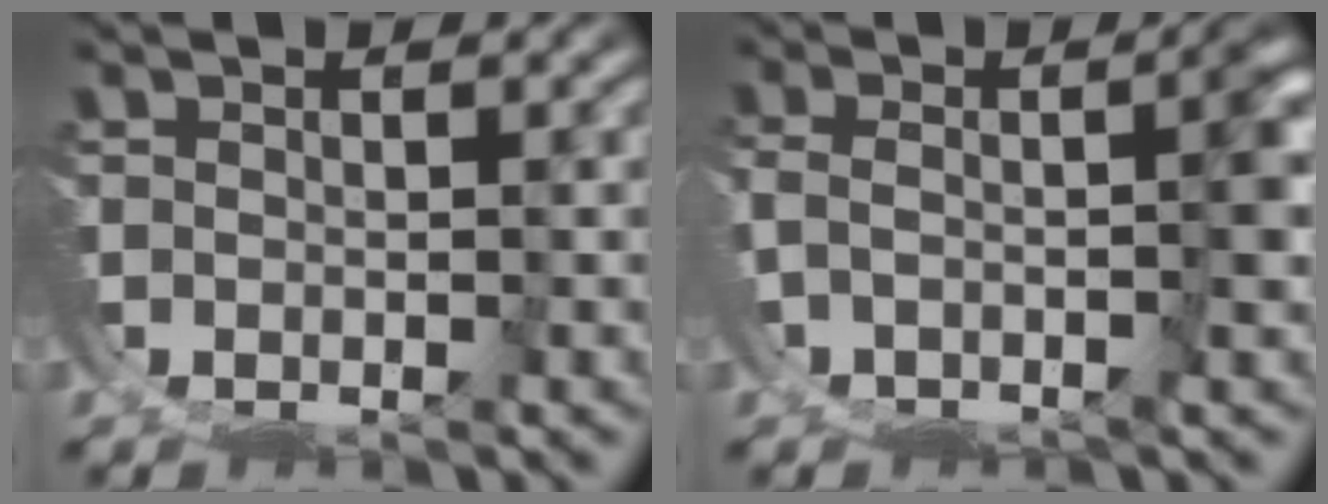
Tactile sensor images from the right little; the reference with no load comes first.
{"total": 5.6, "force": [-1.3, 2.6, 4.9], "torque": [-0.077, -0.012, -0.013]}